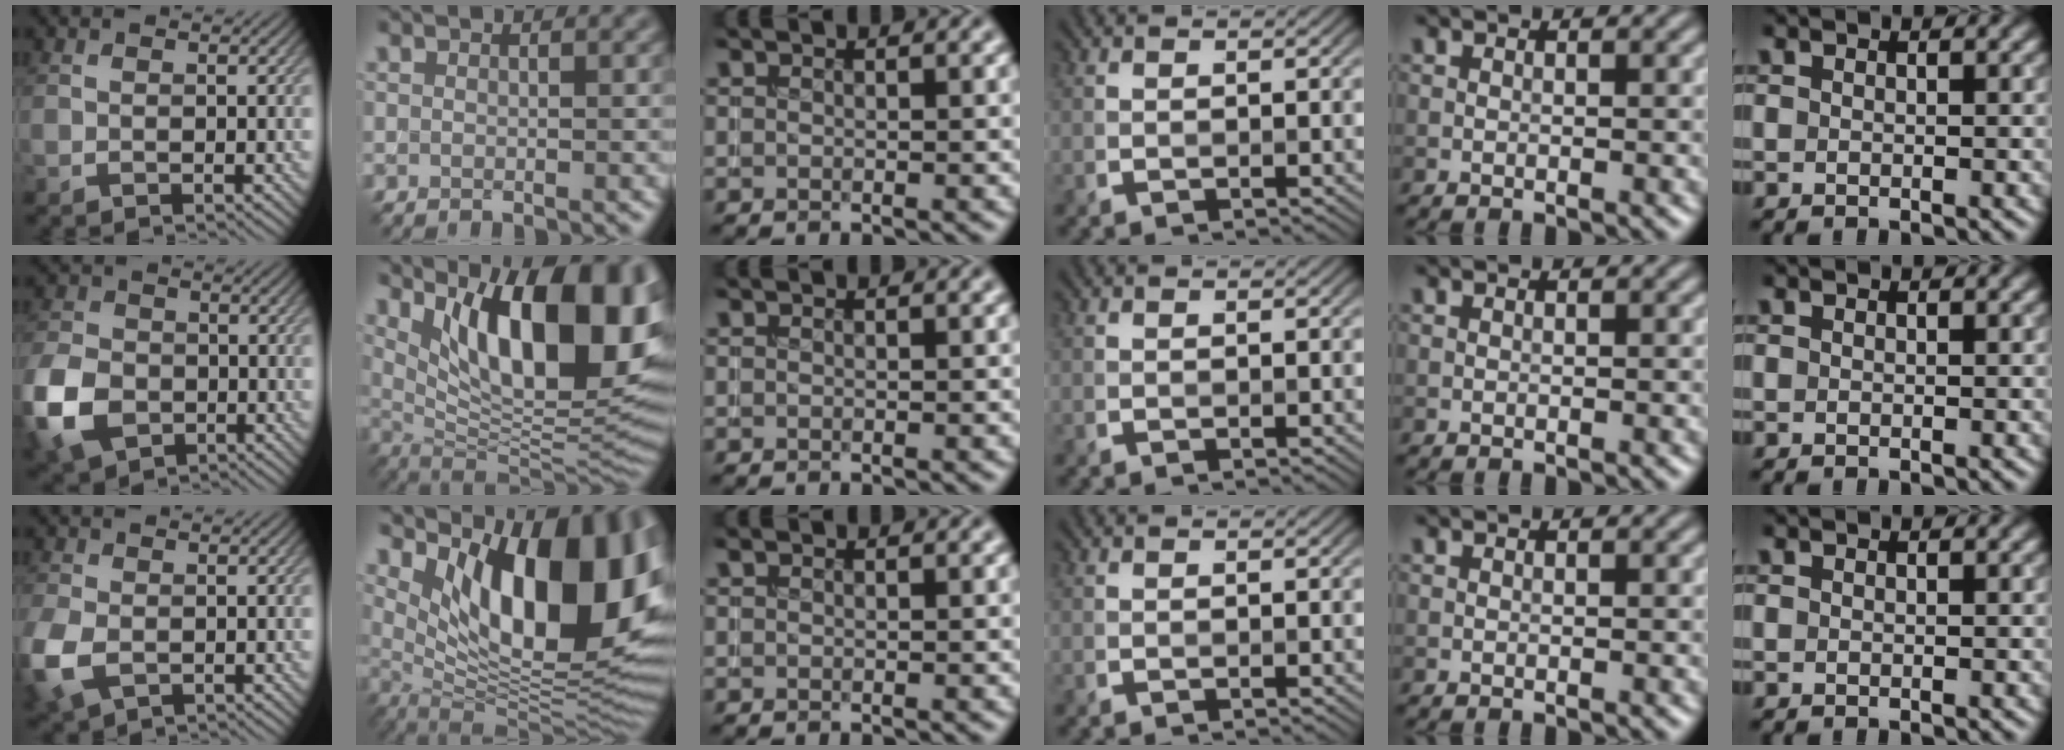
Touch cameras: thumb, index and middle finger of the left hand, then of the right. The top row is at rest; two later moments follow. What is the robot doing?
{"motion": "insert", "object": "coin"}